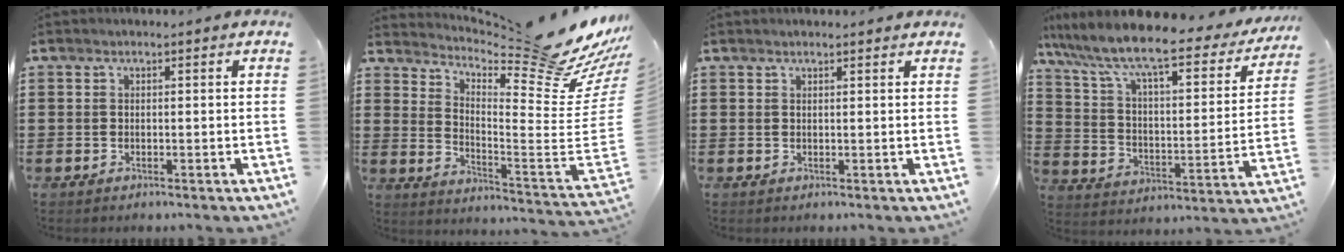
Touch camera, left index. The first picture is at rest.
{"total": 12.7, "force": [10.9, 1.7, 6.3], "torque": [-0.097, -0.106, 0.173]}
{"total": 0.7, "force": [0.6, 0.0, 0.3], "torque": [-0.007, -0.001, 0.011]}
{"total": 9.2, "force": [7.7, 1.2, 5.0], "torque": [-0.132, -0.058, 0.125]}